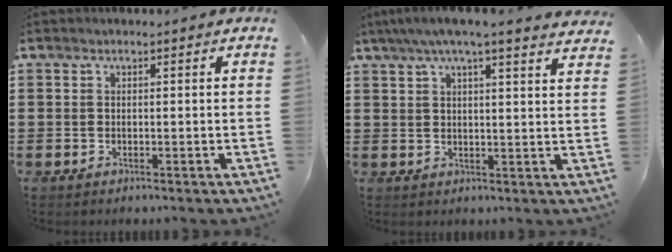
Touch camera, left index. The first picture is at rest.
{"total": 4.8, "force": [3.9, 0.0, 2.8], "torque": [-0.067, -0.011, 0.066]}